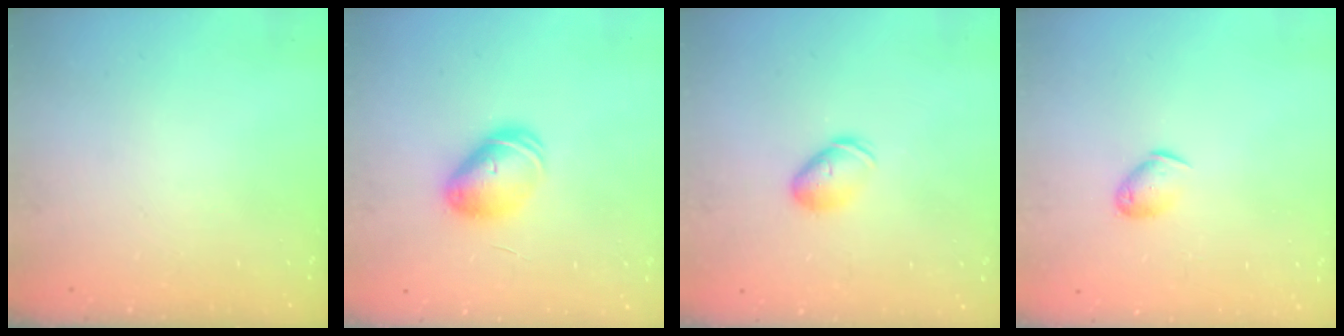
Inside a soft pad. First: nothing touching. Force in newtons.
{"total": 8.5, "press": 8.5, "slide": 1.0}
{"total": 7.2, "press": 7.2, "slide": 0.8}
{"total": 6.4, "press": 6.4, "slide": 0.5}